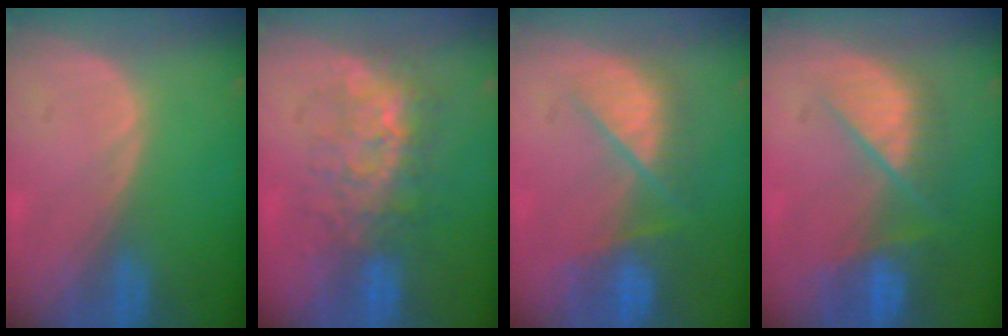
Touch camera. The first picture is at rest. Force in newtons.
{"total": 8.0, "press": 7.6, "slide": 2.5}
{"total": 8.3, "press": 7.4, "slide": 3.8}
{"total": 9.4, "press": 7.9, "slide": 5.0}